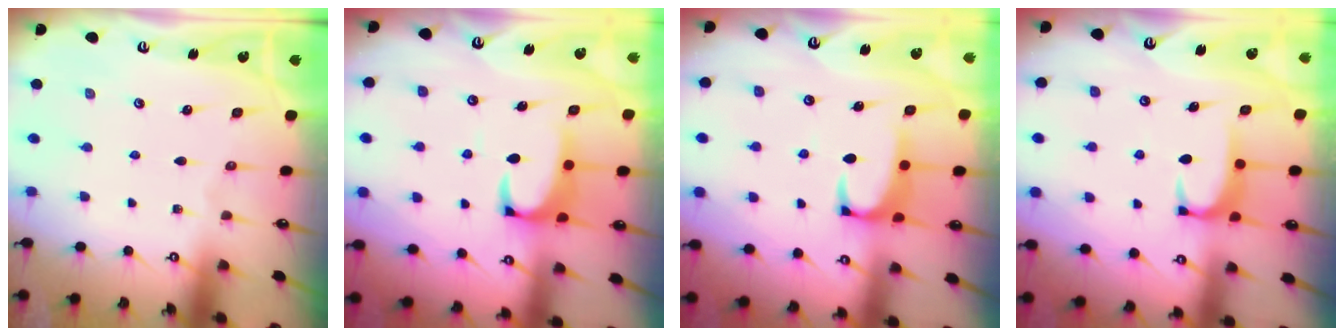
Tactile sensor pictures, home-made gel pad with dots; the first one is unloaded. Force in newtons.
{"total": 2.3, "press": 2.1, "slide": 0.9}
{"total": 1.9, "press": 1.8, "slide": 0.7}
{"total": 1.8, "press": 1.7, "slide": 0.5}